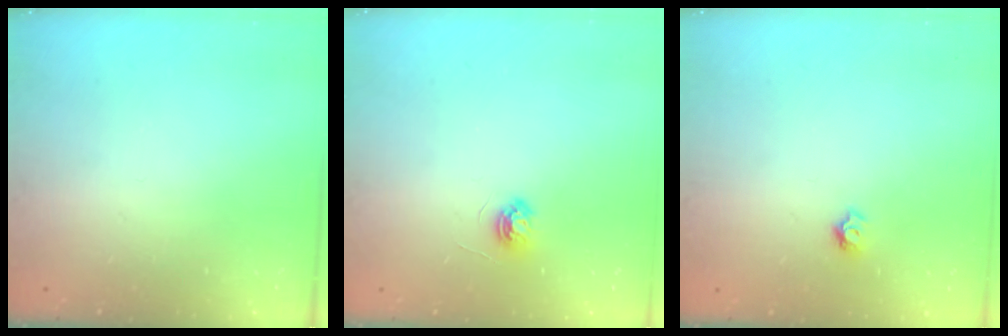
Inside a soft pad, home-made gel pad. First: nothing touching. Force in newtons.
{"total": 4.4, "press": 4.4, "slide": 0.5}
{"total": 4.2, "press": 4.2, "slide": 0.4}